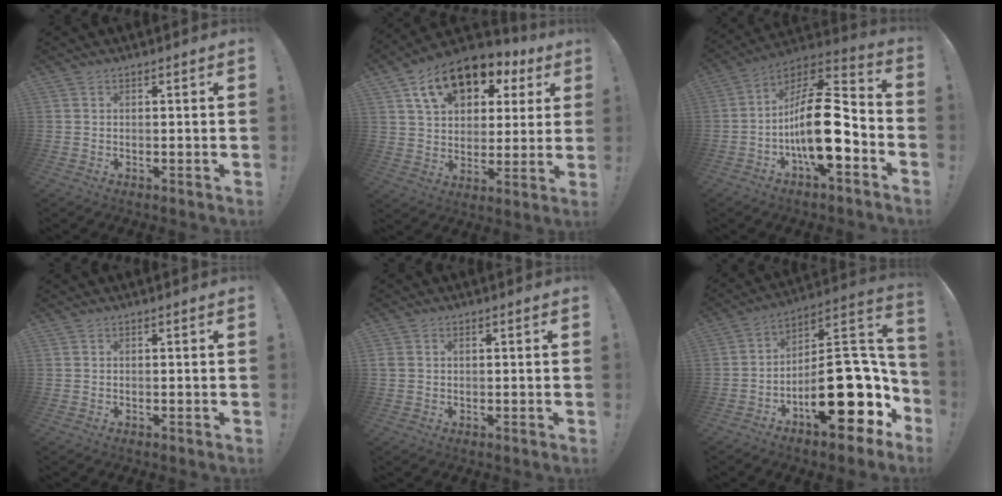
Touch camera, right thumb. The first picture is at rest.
{"total": 16.4, "force": [9.0, 10.3, 9.0], "torque": [-0.133, -0.046, 0.161]}
{"total": 20.4, "force": [-4.2, 7.4, 18.5], "torque": [-0.333, 0.021, -0.069]}
{"total": 0.0}
{"total": 1.1, "force": [0.4, 0.9, 0.5], "torque": [-0.012, 0.003, 0.008]}
{"total": 25.5, "force": [-7.9, 11.9, 21.2], "torque": [-0.292, 0.055, -0.104]}